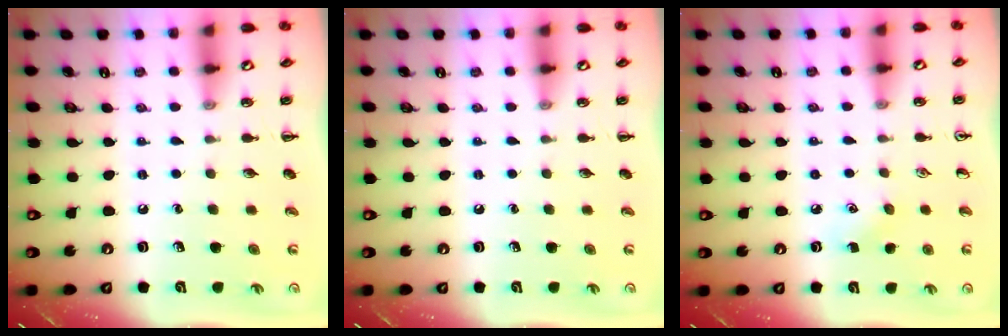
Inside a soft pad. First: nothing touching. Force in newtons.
{"total": 0.0}
{"total": 4.4, "press": 4.2, "slide": 1.2}